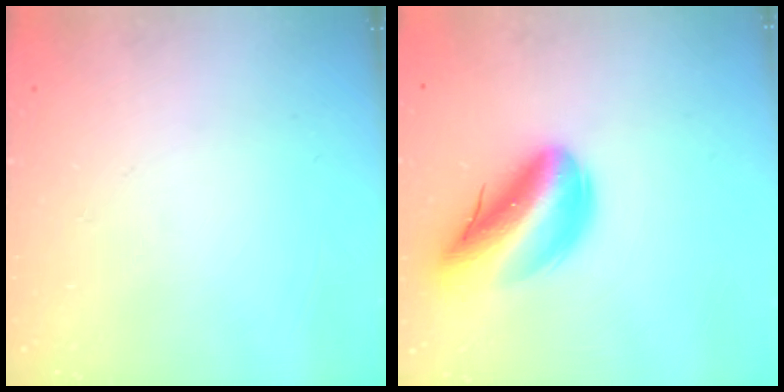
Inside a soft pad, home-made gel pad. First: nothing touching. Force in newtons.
{"total": 15.6, "press": 15.0, "slide": 4.4}